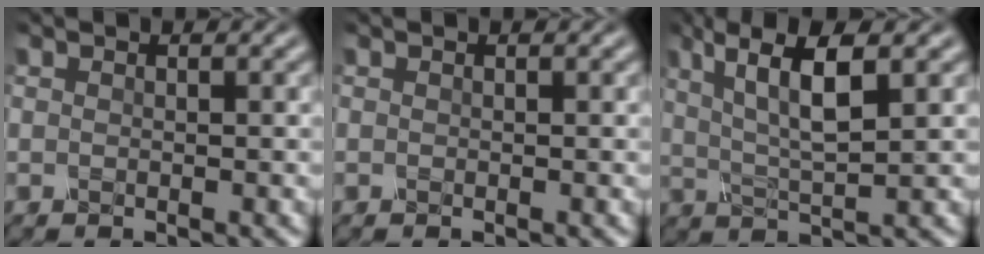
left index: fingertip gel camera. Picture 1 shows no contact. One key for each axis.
{"total": 0.0}
{"total": 6.9, "fx": 2.3, "fy": 1.9, "fz": 6.2, "tx": -0.115, "ty": 0.004, "tz": 0.041}